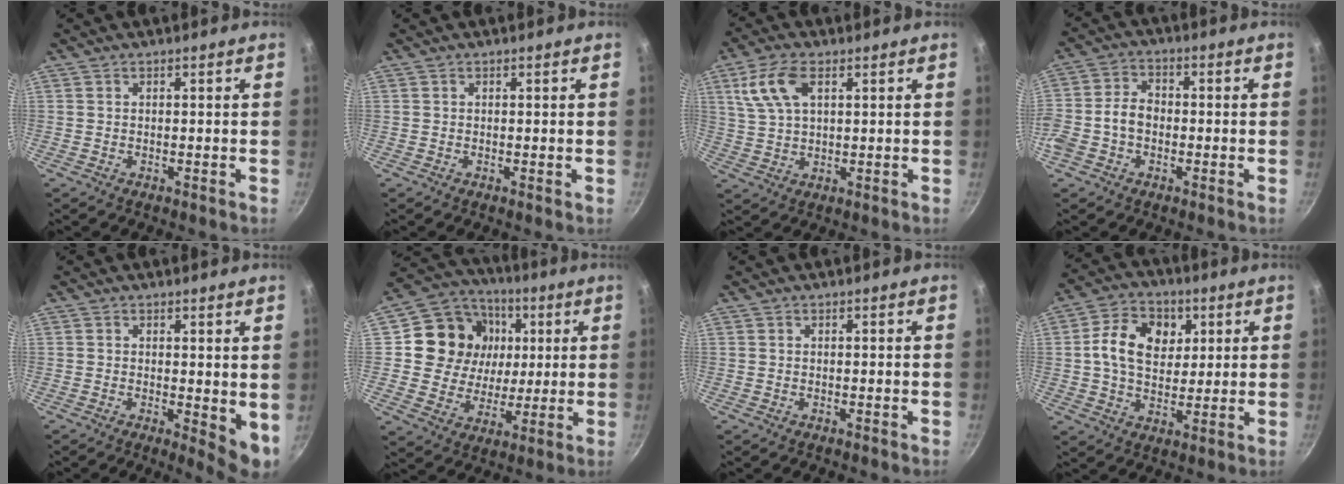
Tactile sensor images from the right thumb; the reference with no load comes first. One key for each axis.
{"total": 0.0}
{"total": 8.7, "fx": 3.4, "fy": 4.5, "fz": 6.7, "tx": -0.133, "ty": 0.006, "tz": 0.068}
{"total": 8.0, "fx": -1.8, "fy": 5.9, "fz": 5.0, "tx": -0.088, "ty": 0.032, "tz": -0.046}
{"total": 5.8, "fx": 0.5, "fy": 2.3, "fz": 5.3, "tx": -0.061, "ty": -0.010, "tz": 0.009}
{"total": 16.7, "fx": 3.6, "fy": 14.7, "fz": 7.2, "tx": -0.107, "ty": 0.007, "tz": 0.058}
{"total": 0.0}
{"total": 12.0, "fx": 3.0, "fy": 8.9, "fz": 7.5, "tx": -0.107, "ty": 0.001, "tz": 0.039}